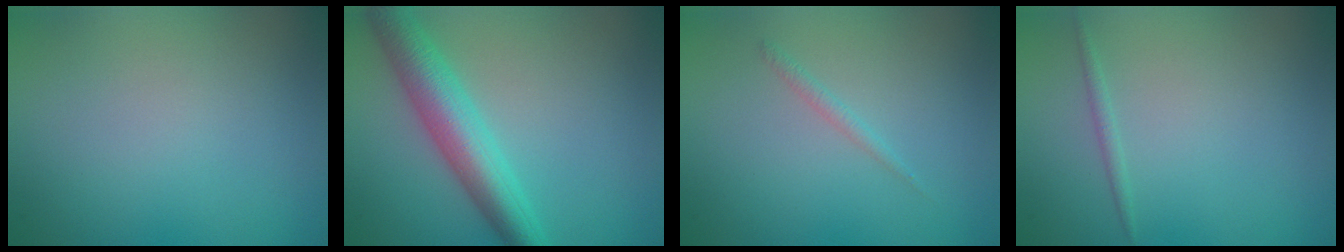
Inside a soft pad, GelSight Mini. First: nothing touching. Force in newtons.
{"total": 6.1, "press": 6.1, "slide": 0.1}
{"total": 0.9, "press": 0.9, "slide": 0.0}
{"total": 0.8, "press": 0.8, "slide": 0.0}